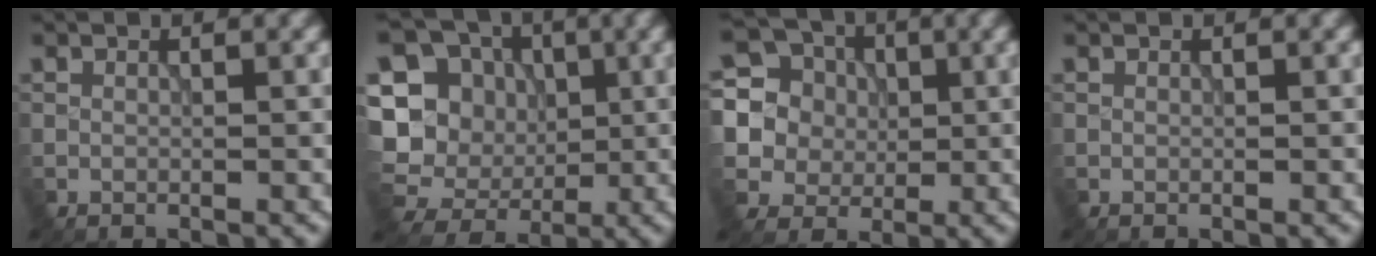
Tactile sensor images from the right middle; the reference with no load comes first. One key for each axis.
{"total": 14.3, "fx": -0.1, "fy": 13.4, "fz": 5.0, "tx": -0.155, "ty": 0.015, "tz": -0.017}
{"total": 12.8, "fx": 3.3, "fy": 11.5, "fz": 4.6, "tx": -0.147, "ty": 0.041, "tz": 0.051}
{"total": 0.0}